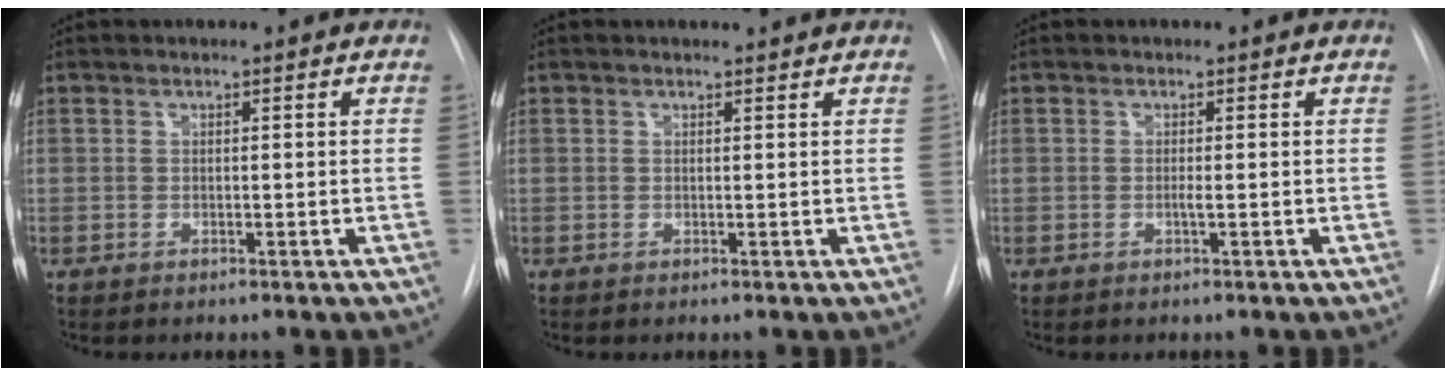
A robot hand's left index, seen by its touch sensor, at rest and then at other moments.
{"total": 0.8, "force": [0.8, 0.0, -0.1], "torque": [-0.007, 0.001, 0.011]}
{"total": 0.7, "force": [-0.2, -0.1, 0.6], "torque": [-0.012, -0.001, -0.004]}